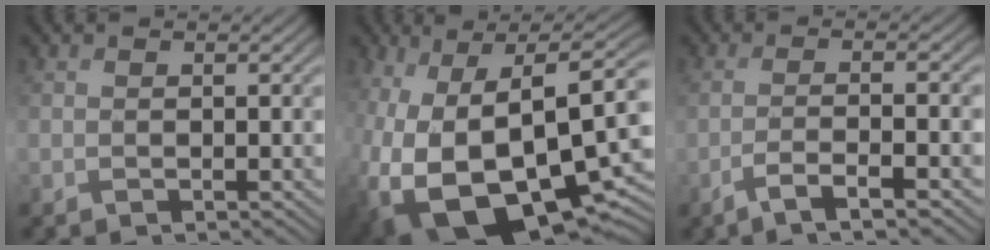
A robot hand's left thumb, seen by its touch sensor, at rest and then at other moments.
{"total": 18.8, "force": [-3.4, 11.8, 14.3], "torque": [-0.271, -0.062, -0.012]}
{"total": 5.3, "force": [-2.9, 0.8, 4.3], "torque": [-0.063, 0.012, -0.068]}